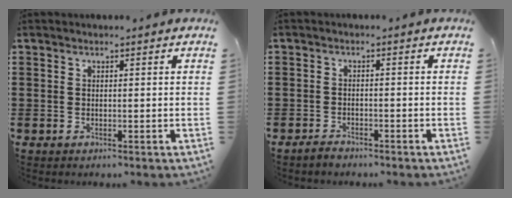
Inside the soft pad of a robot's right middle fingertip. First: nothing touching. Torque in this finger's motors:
{"motor_torque": [2.14, 0.00, 0.02, 0.00]}